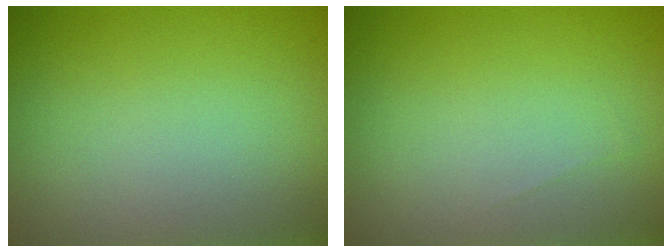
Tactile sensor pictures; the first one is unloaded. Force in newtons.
{"total": 0.0}